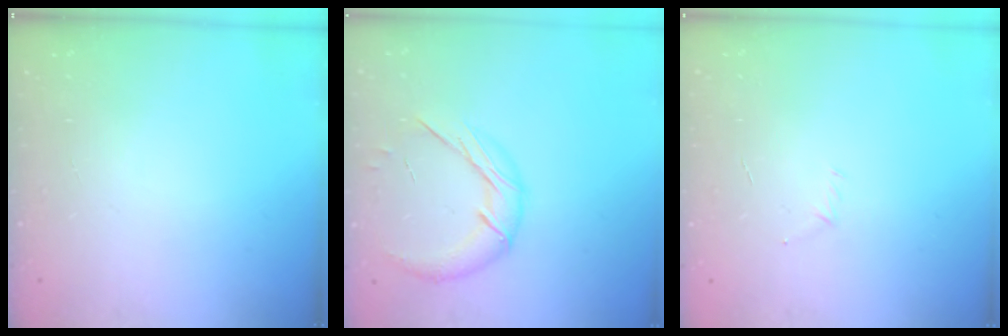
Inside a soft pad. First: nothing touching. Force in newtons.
{"total": 13.0, "press": 12.9, "slide": 1.2}
{"total": 2.9, "press": 2.8, "slide": 0.8}